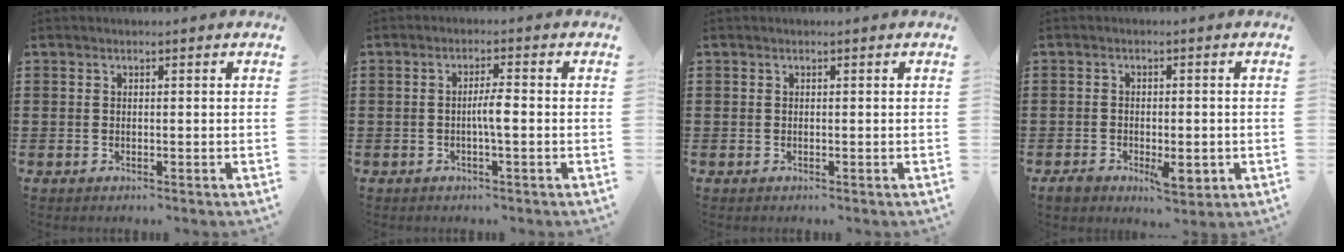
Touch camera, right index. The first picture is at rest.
{"total": 3.1, "force": [-0.5, 0.4, 3.1], "torque": [-0.062, -0.003, -0.013]}
{"total": 0.0}
{"total": 4.7, "force": [-1.9, 2.4, 3.5], "torque": [-0.070, 0.002, -0.035]}